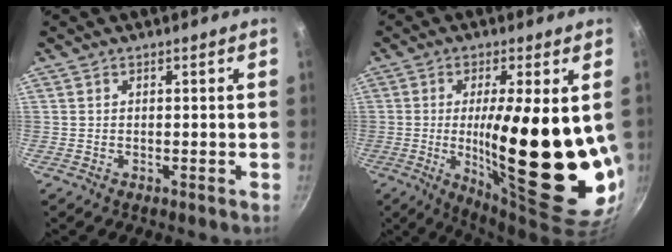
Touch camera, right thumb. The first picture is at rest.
{"total": 23.4, "force": [0.0, 6.4, 22.6], "torque": [-0.323, -0.038, 0.010]}